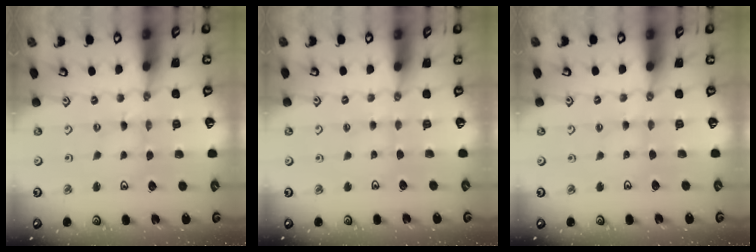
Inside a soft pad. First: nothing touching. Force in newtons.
{"total": 2.3, "press": 2.2, "slide": 0.5}
{"total": 2.5, "press": 2.5, "slide": 0.2}